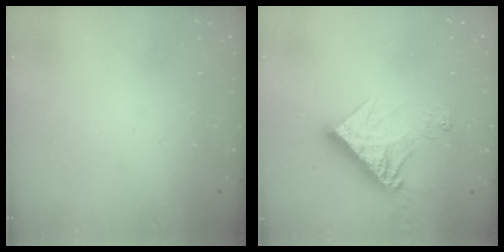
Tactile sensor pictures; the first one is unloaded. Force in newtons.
{"total": 13.2, "press": 13.1, "slide": 1.5}